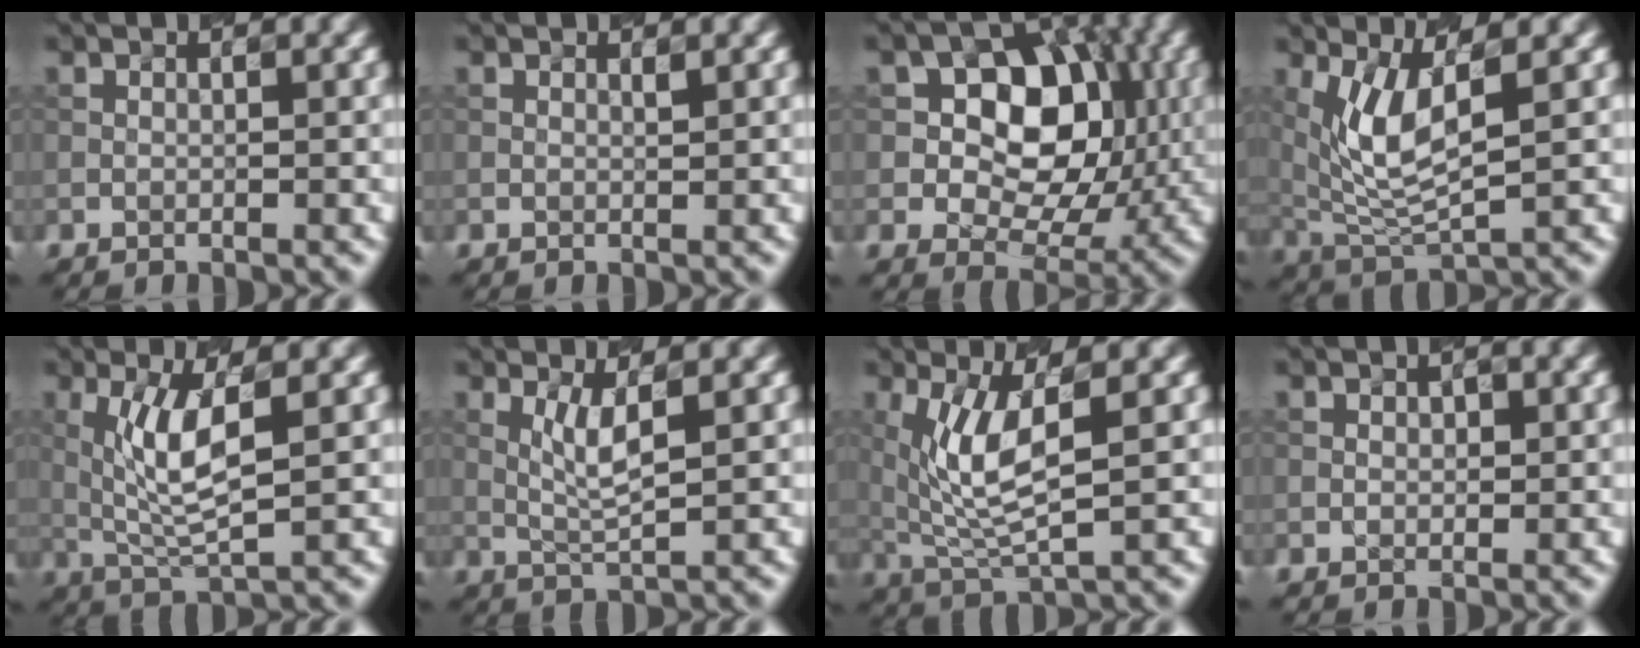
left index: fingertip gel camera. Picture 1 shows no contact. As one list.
[{"total": 0.0}, {"total": 8.5, "force": [1.0, 6.0, 5.9], "torque": [-0.080, 0.007, 0.014]}, {"total": 5.2, "force": [1.4, 1.6, 4.7], "torque": [-0.113, -0.011, 0.048]}, {"total": 4.9, "force": [0.9, 1.0, 4.7], "torque": [-0.104, -0.003, 0.033]}, {"total": 2.4, "force": [0.6, 0.1, 2.3], "torque": [-0.061, -0.003, 0.028]}, {"total": 5.5, "force": [1.1, 1.5, 5.2], "torque": [-0.123, -0.010, 0.041]}, {"total": 0.0}]